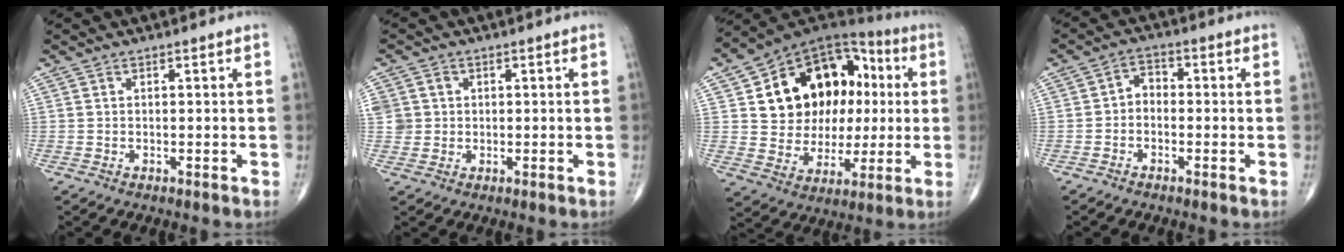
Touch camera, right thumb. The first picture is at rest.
{"total": 4.6, "force": [0.8, 4.4, 1.1], "torque": [-0.006, 0.008, 0.021]}
{"total": 21.6, "force": [3.9, 16.0, 14.0], "torque": [-0.165, 0.027, 0.073]}
{"total": 3.2, "force": [-0.8, 2.5, 1.9], "torque": [-0.016, 0.021, -0.029]}